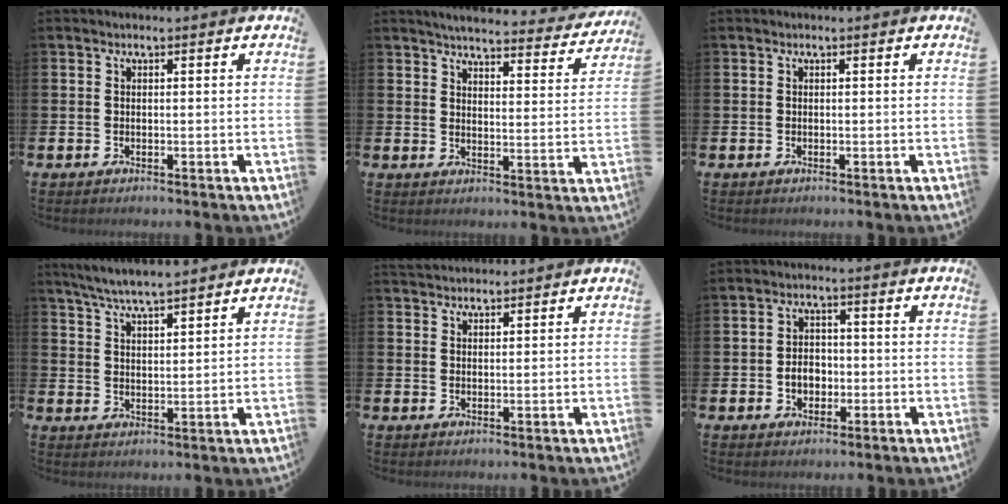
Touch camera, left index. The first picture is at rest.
{"total": 4.5, "force": [4.4, 0.5, 1.1], "torque": [-0.025, -0.036, 0.070]}
{"total": 0.0}
{"total": 5.8, "force": [5.6, 0.2, 1.6], "torque": [-0.050, -0.023, 0.101]}
{"total": 2.5, "force": [2.4, 0.6, 0.1], "torque": [0.005, -0.012, 0.044]}
{"total": 3.4, "force": [-0.8, 2.7, 2.0], "torque": [-0.022, -0.002, -0.023]}